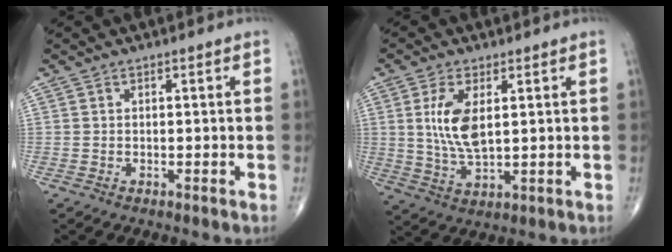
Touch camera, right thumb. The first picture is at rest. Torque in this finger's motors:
{"motor_torque": [-0.26, 0.59, 0.89, 0.47, 0.14]}